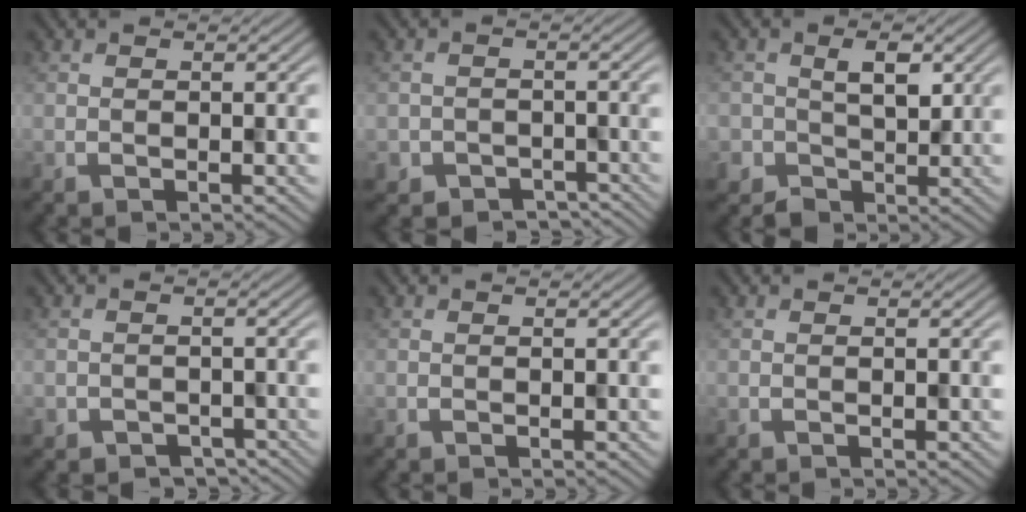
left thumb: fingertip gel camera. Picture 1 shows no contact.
{"total": 3.6, "force": [-2.3, 2.8, 0.6], "torque": [-0.004, -0.010, -0.027]}
{"total": 2.9, "force": [0.1, 2.6, 1.3], "torque": [-0.012, -0.005, 0.002]}
{"total": 2.9, "force": [-2.0, 2.0, 0.6], "torque": [-0.002, -0.011, -0.027]}
{"total": 0.0}
{"total": 0.0}